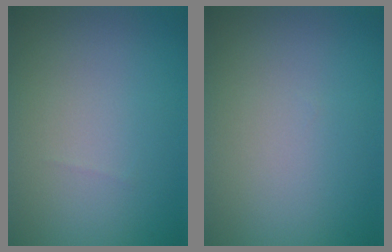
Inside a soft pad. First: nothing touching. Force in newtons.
{"total": 0.0}